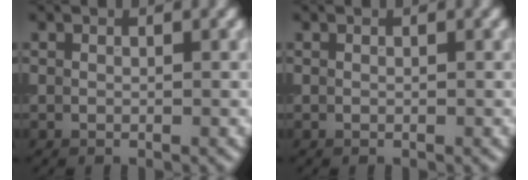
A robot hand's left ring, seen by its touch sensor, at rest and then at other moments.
{"total": 0.0}